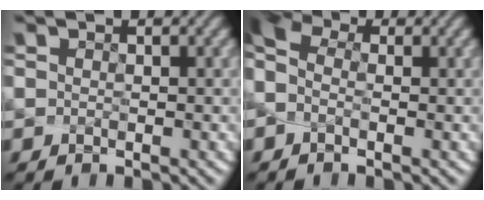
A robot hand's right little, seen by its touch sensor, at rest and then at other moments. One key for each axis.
{"total": 3.9, "fx": -0.3, "fy": 2.3, "fz": 3.2, "tx": -0.082, "ty": 0.009, "tz": -0.019}